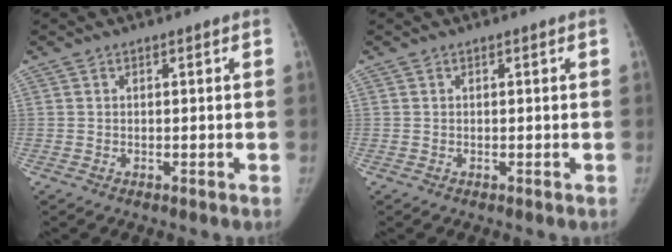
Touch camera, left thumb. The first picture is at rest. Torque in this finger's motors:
{"motor_torque": [0.01, 0.00, 0.07, -0.07, 0.00]}